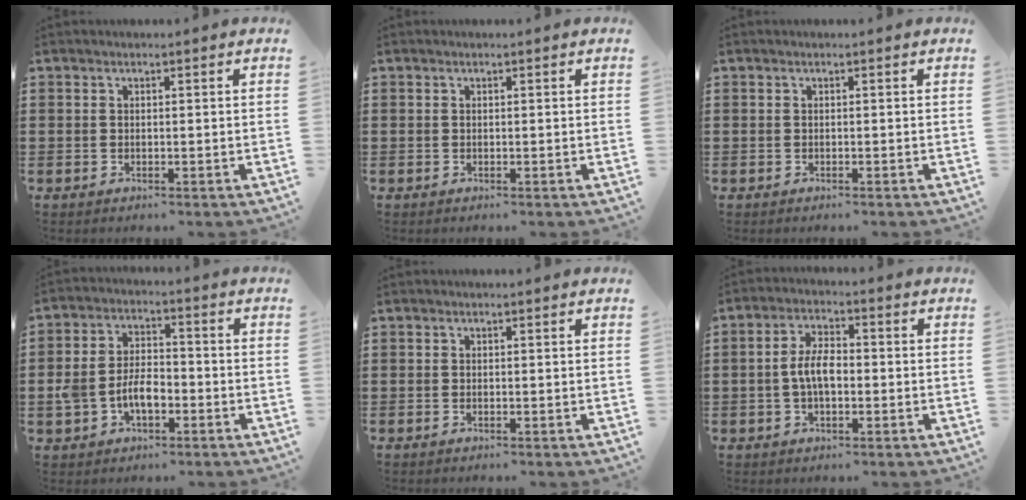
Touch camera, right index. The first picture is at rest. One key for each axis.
{"total": 0.0}
{"total": 0.0}
{"total": 6.1, "fx": -2.1, "fy": 3.5, "fz": 4.4, "tx": -0.104, "ty": 0.004, "tz": -0.045}
{"total": 0.0}
{"total": 5.4, "fx": -0.7, "fy": 2.6, "fz": 4.7, "tx": -0.104, "ty": 0.000, "tz": -0.019}